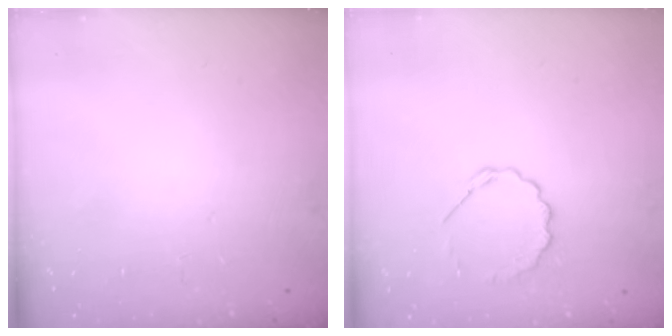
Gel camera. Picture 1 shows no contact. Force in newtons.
{"total": 6.6, "press": 6.3, "slide": 1.9}